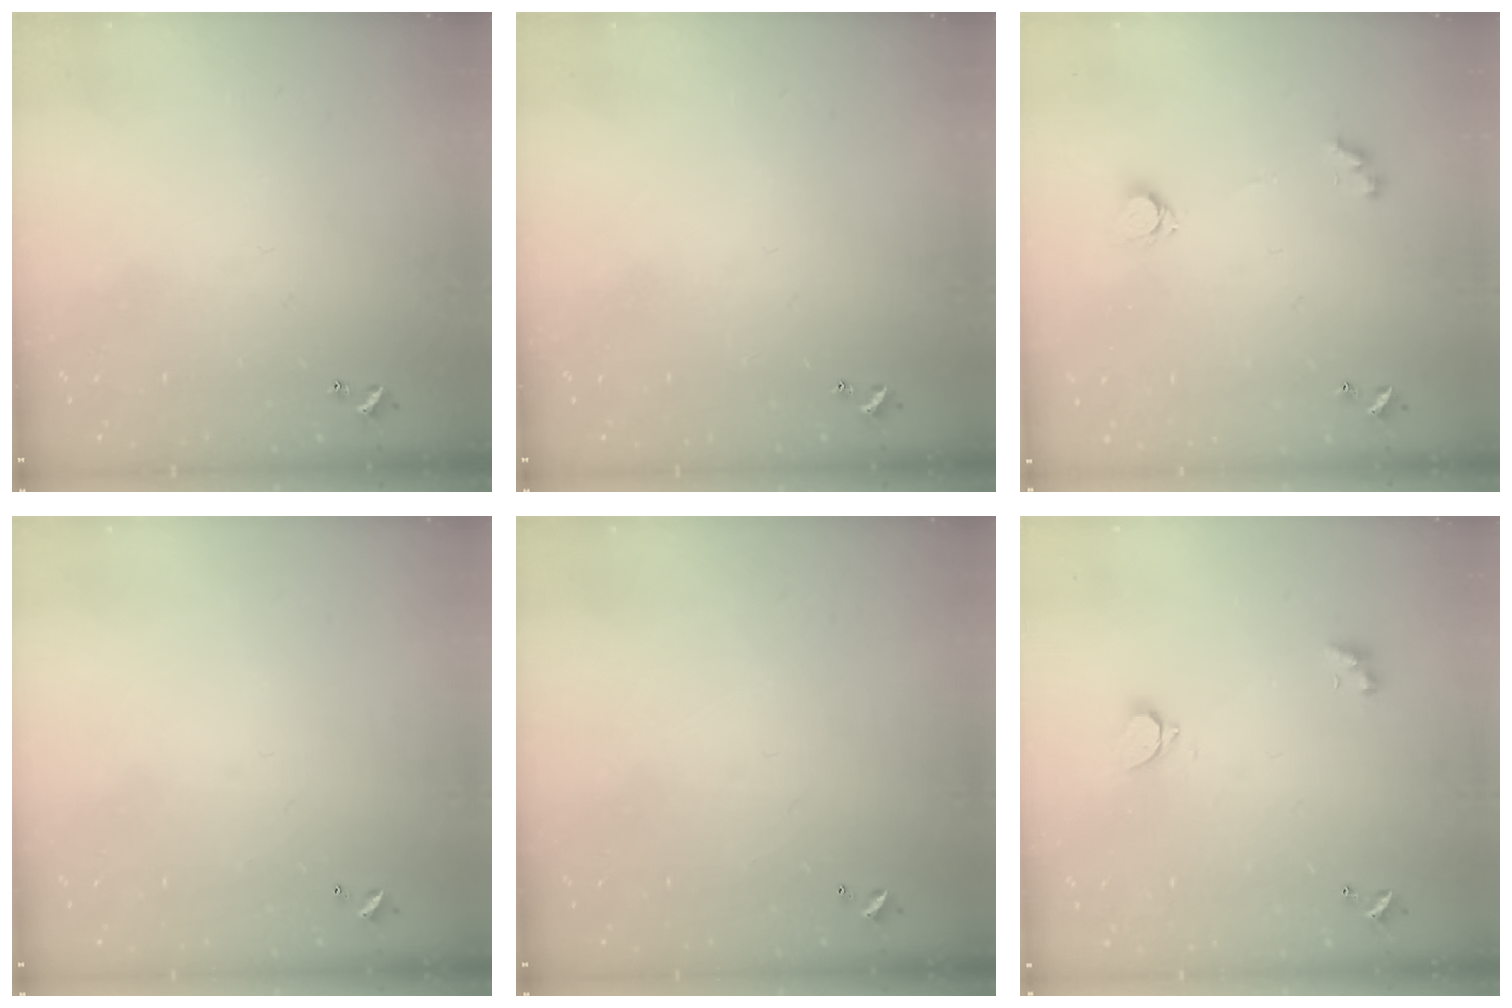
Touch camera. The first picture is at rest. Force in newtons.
{"total": 0.0}
{"total": 3.7, "press": 3.7, "slide": 0.3}
{"total": 2.8, "press": 2.8, "slide": 0.1}
{"total": 2.8, "press": 2.8, "slide": 0.1}
{"total": 1.9, "press": 1.8, "slide": 0.6}